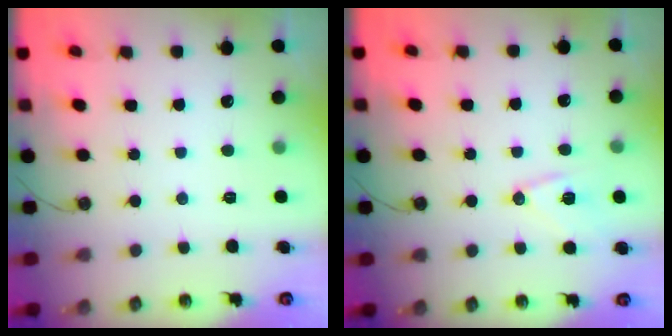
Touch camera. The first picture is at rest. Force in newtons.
{"total": 10.8, "press": 10.8, "slide": 0.8}